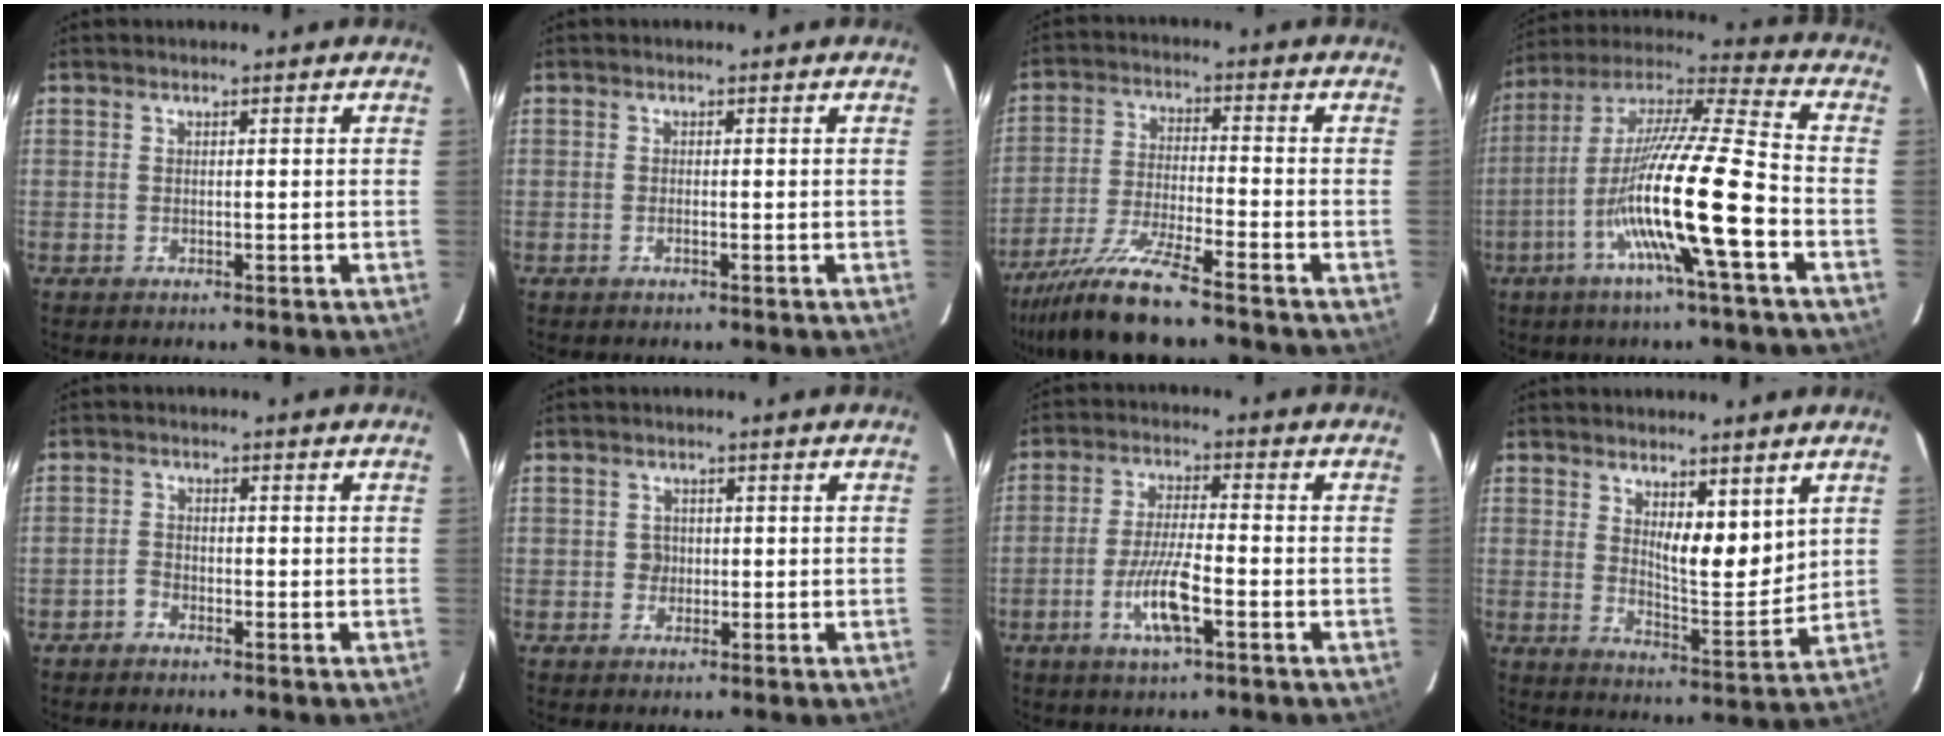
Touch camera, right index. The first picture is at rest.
{"total": 0.5, "force": [-0.2, 0.0, 0.5], "torque": [-0.012, 0.000, -0.003]}
{"total": 10.2, "force": [-8.2, -0.1, 6.1], "torque": [-0.116, -0.028, -0.152]}
{"total": 18.0, "force": [-5.8, -0.4, 17.0], "torque": [-0.321, -0.003, -0.113]}
{"total": 1.4, "force": [-1.1, 0.7, 0.4], "torque": [-0.008, 0.003, -0.022]}
{"total": 1.6, "force": [-0.1, 1.5, 0.6], "torque": [-0.009, 0.003, -0.001]}
{"total": 8.0, "force": [-3.2, 1.1, 7.2], "torque": [-0.142, -0.006, -0.058]}
{"total": 7.3, "force": [3.4, 2.3, 6.1], "torque": [-0.099, -0.018, 0.065]}